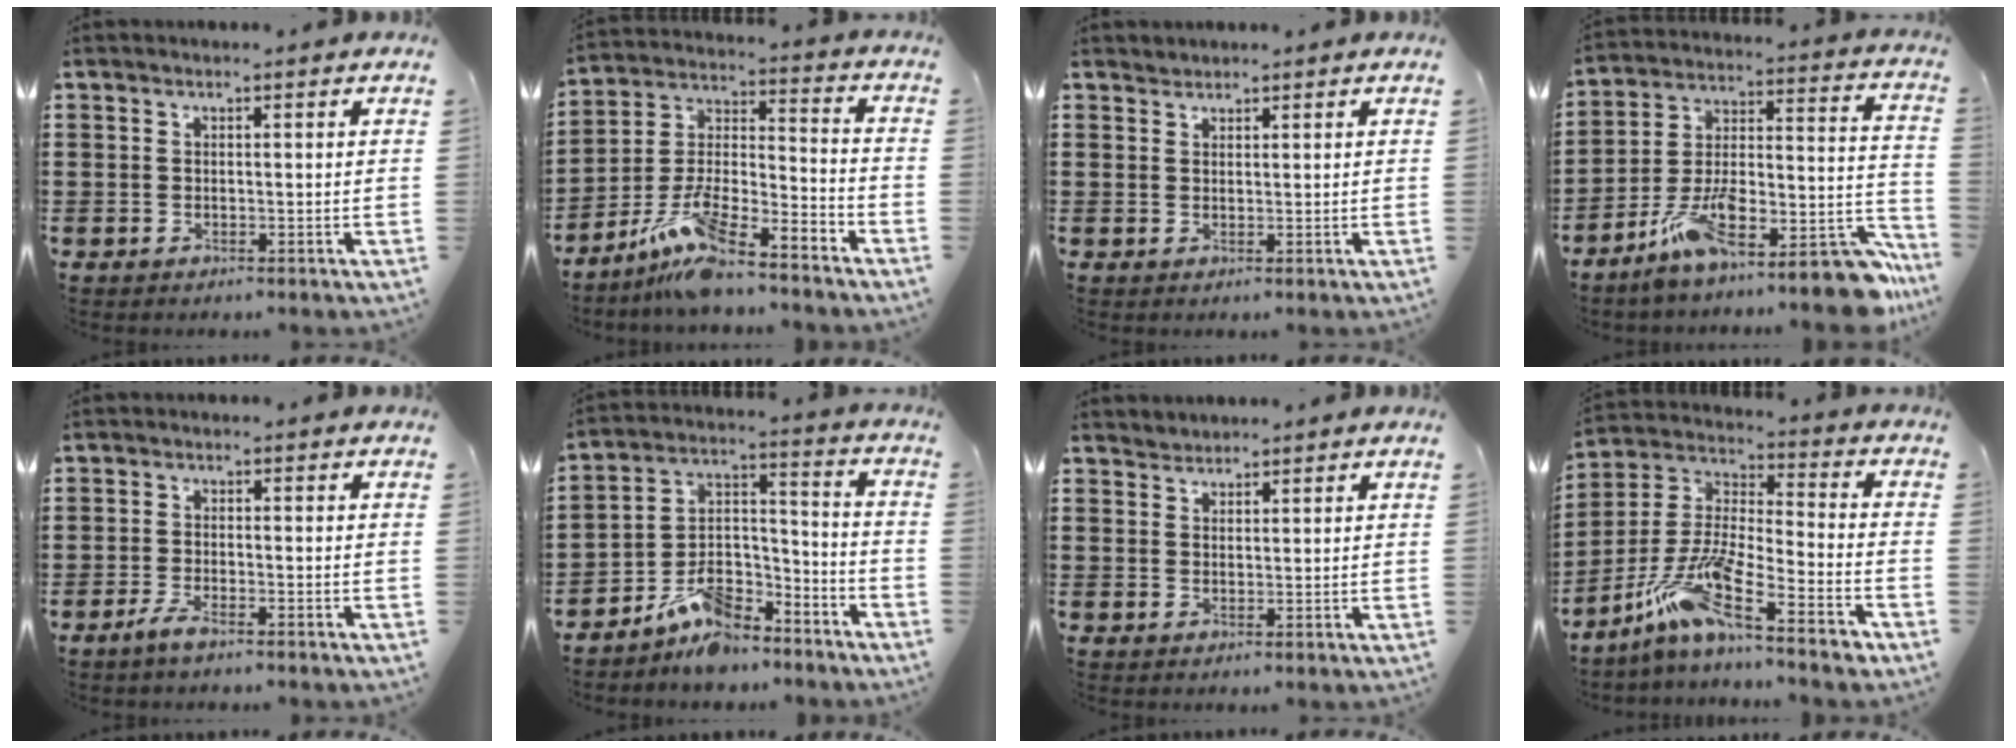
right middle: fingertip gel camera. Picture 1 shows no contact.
{"total": 9.6, "force": [-8.4, 0.2, 4.6], "torque": [-0.103, -0.008, -0.174]}
{"total": 1.1, "force": [1.0, 0.3, -0.3], "torque": [0.003, 0.002, 0.021]}
{"total": 13.8, "force": [-10.5, 2.7, 8.7], "torque": [-0.130, 0.014, -0.189]}
{"total": 2.5, "force": [-1.9, 0.2, 1.6], "torque": [-0.043, -0.004, -0.039]}
{"total": 9.3, "force": [-8.0, 3.6, 3.2], "torque": [-0.056, 0.026, -0.153]}
{"total": 1.4, "force": [1.3, 0.3, -0.4], "torque": [0.004, 0.003, 0.027]}
{"total": 10.9, "force": [-7.7, 0.9, 7.6], "torque": [-0.178, -0.017, -0.163]}